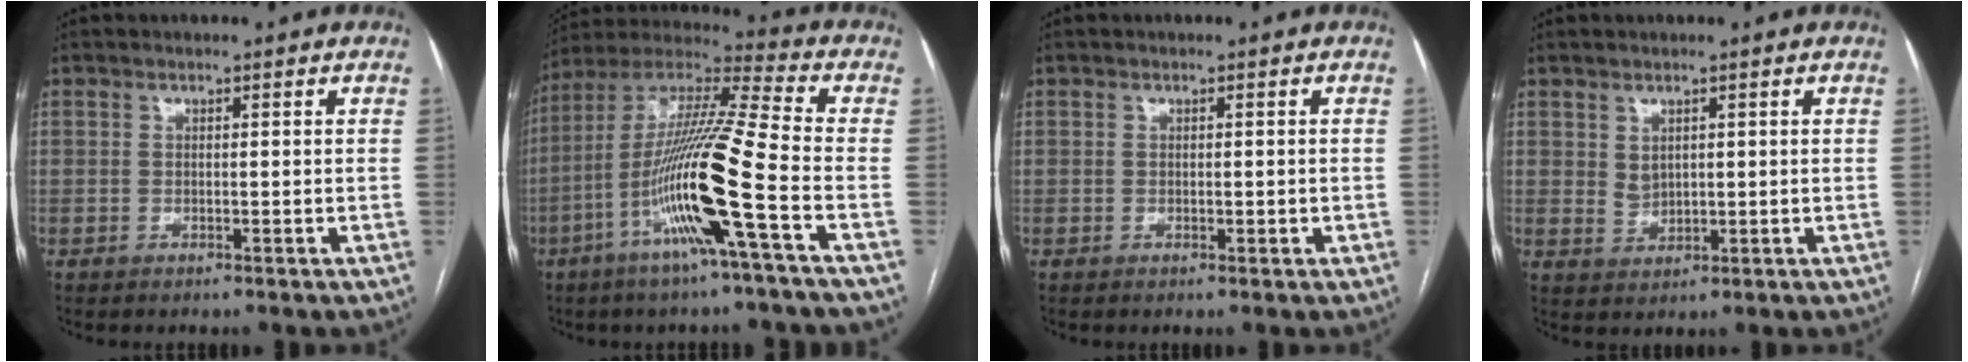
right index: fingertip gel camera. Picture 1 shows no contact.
{"total": 18.0, "force": [-6.2, -1.1, 16.9], "torque": [-0.332, -0.007, -0.124]}
{"total": 0.8, "force": [-0.2, 0.4, 0.7], "torque": [-0.011, 0.000, 0.001]}
{"total": 2.4, "force": [0.9, 1.7, 1.4], "torque": [-0.029, 0.000, 0.027]}